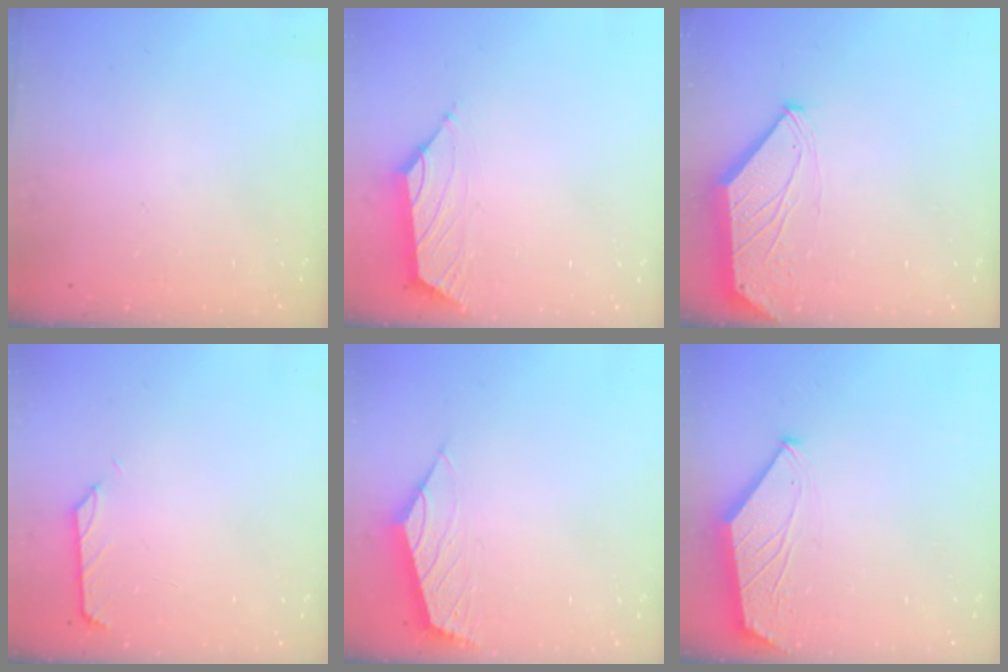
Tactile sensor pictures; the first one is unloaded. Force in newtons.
{"total": 1.7, "press": 1.6, "slide": 0.6}
{"total": 0.0}
{"total": 0.6, "press": 0.3, "slide": 0.5}
{"total": 2.1, "press": 2.0, "slide": 0.6}
{"total": 1.6, "press": 1.6, "slide": 0.3}